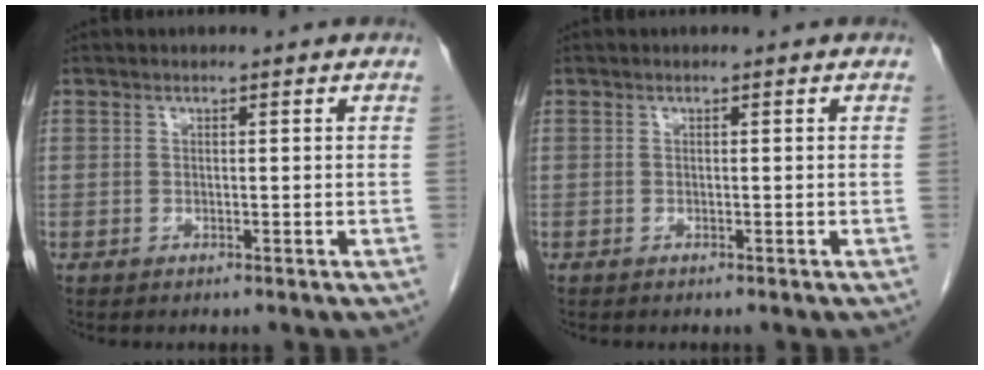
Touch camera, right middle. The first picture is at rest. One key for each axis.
{"total": 0.0}